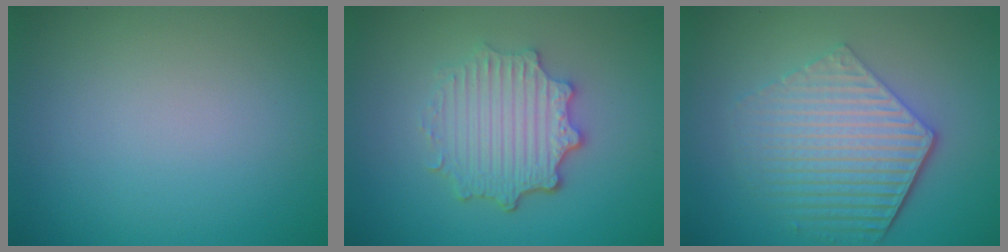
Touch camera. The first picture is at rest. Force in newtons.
{"total": 4.9, "press": 3.8, "slide": 3.0}
{"total": 6.3, "press": 4.6, "slide": 4.4}